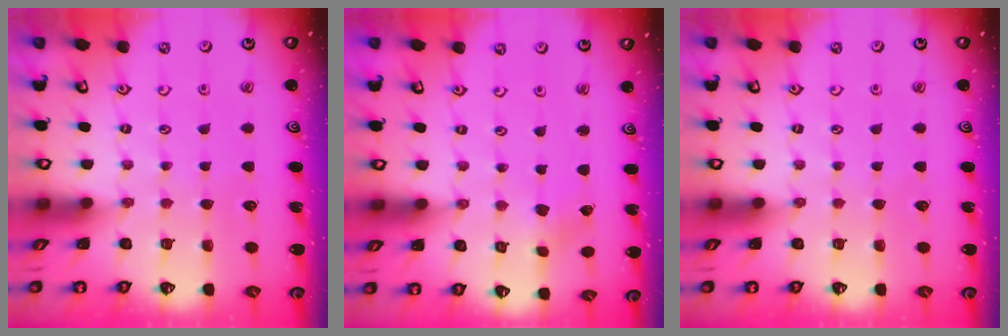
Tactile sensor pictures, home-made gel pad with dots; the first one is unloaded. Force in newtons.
{"total": 0.5, "press": 0.5, "slide": 0.0}
{"total": 0.0}